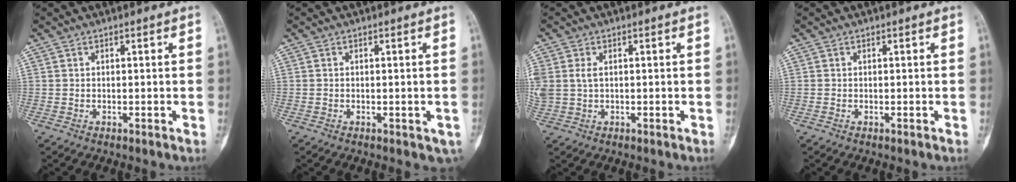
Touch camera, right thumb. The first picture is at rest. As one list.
[{"total": 1.9, "force": [-0.5, 1.1, 1.4], "torque": [-0.009, -0.001, -0.004]}, {"total": 4.4, "force": [0.4, 3.0, 3.2], "torque": [-0.086, 0.008, 0.013]}, {"total": 0.0}]